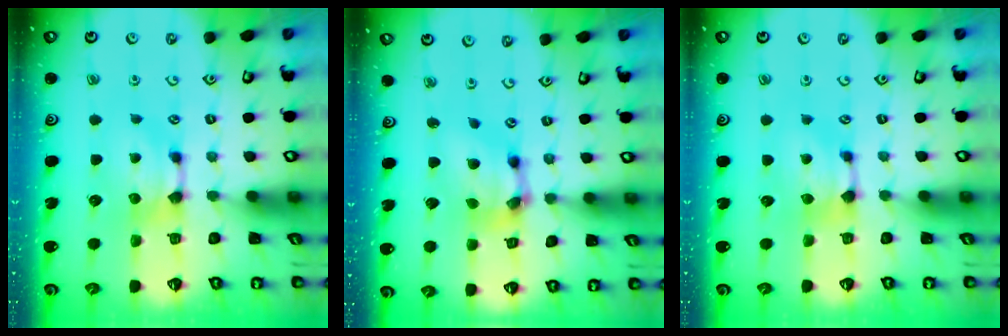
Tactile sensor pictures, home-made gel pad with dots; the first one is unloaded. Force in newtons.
{"total": 6.6, "press": 6.3, "slide": 1.9}
{"total": 0.8, "press": 0.5, "slide": 0.6}